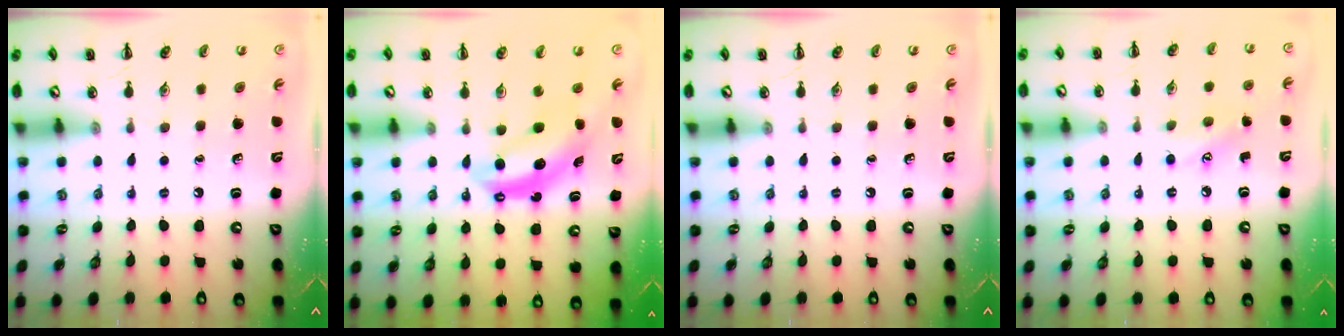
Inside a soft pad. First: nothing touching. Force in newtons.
{"total": 6.2, "press": 6.1, "slide": 0.8}
{"total": 0.0}
{"total": 6.2, "press": 6.1, "slide": 1.2}